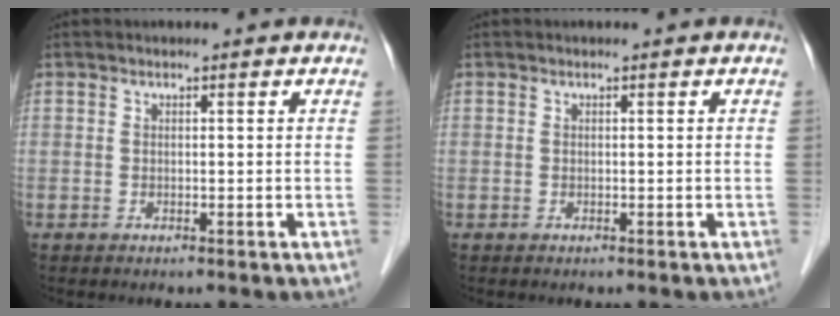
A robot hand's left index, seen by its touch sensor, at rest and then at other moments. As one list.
[{"total": 0.0}]